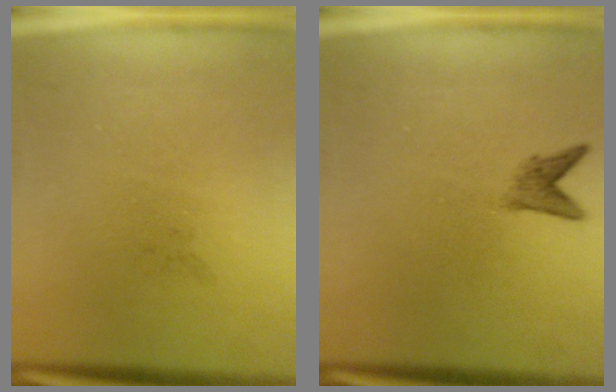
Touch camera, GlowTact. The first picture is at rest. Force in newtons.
{"total": 1.8}